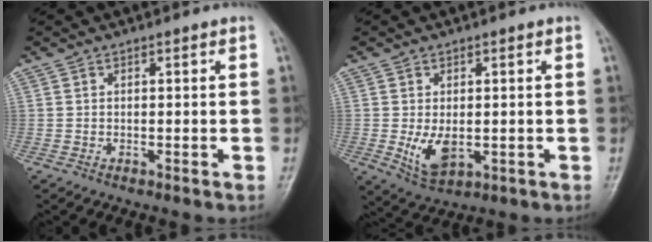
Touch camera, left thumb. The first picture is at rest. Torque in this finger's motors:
{"motor_torque": [0.93, 1.00, 0.54, 0.03, 0.06]}